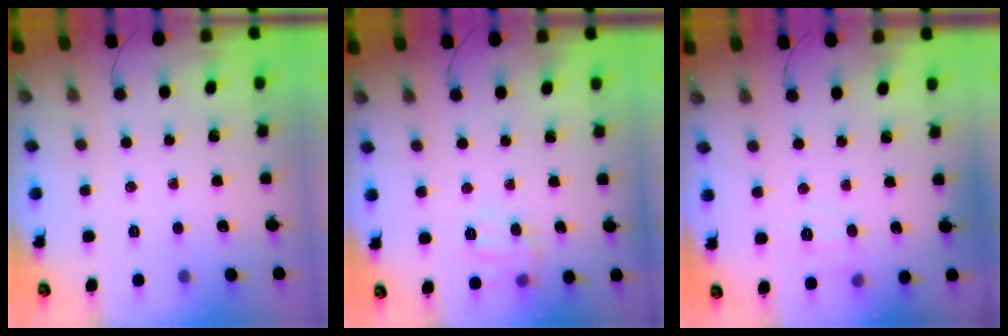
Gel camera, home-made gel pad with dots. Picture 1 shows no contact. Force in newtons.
{"total": 8.4, "press": 8.3, "slide": 1.3}
{"total": 5.9, "press": 5.7, "slide": 1.5}